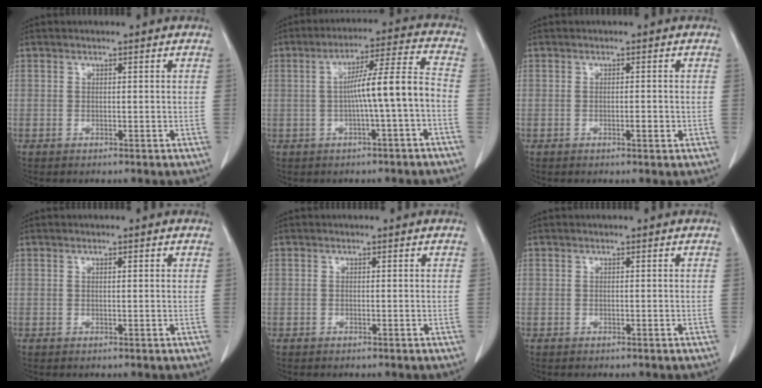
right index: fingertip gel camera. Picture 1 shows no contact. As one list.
[{"total": 8.9, "force": [-1.7, -0.5, 8.7], "torque": [-0.143, 0.024, -0.024]}, {"total": 1.4, "force": [-0.4, 0.4, 1.3], "torque": [-0.020, 0.001, -0.005]}, {"total": 0.6, "force": [0.3, 0.1, 0.5], "torque": [-0.011, 0.001, 0.004]}, {"total": 0.0}, {"total": 0.0}]